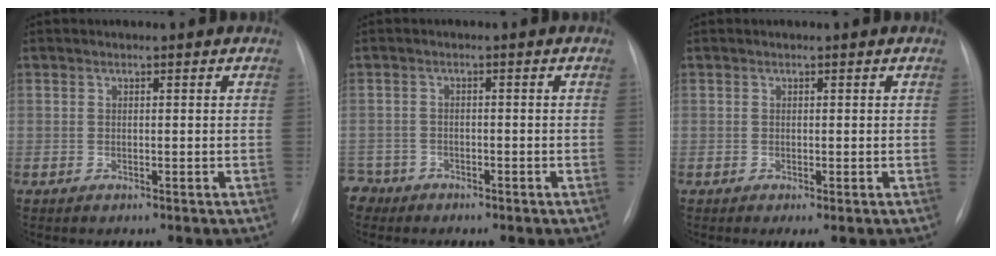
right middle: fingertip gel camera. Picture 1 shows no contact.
{"total": 3.7, "force": [-2.8, 2.3, -0.6], "torque": [0.013, 0.004, -0.056]}
{"total": 1.0, "force": [-0.4, 0.2, 0.9], "torque": [-0.013, -0.004, -0.005]}